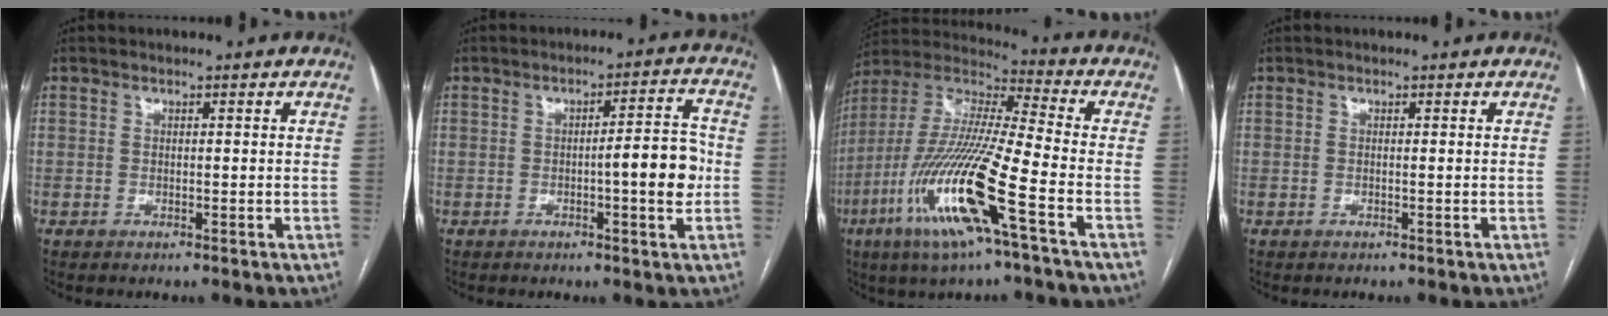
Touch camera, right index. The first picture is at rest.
{"total": 6.8, "force": [-1.0, 1.0, 6.7], "torque": [-0.085, 0.013, -0.015]}
{"total": 19.0, "force": [-7.9, 0.8, 17.2], "torque": [-0.374, -0.028, -0.157]}
{"total": 0.0}